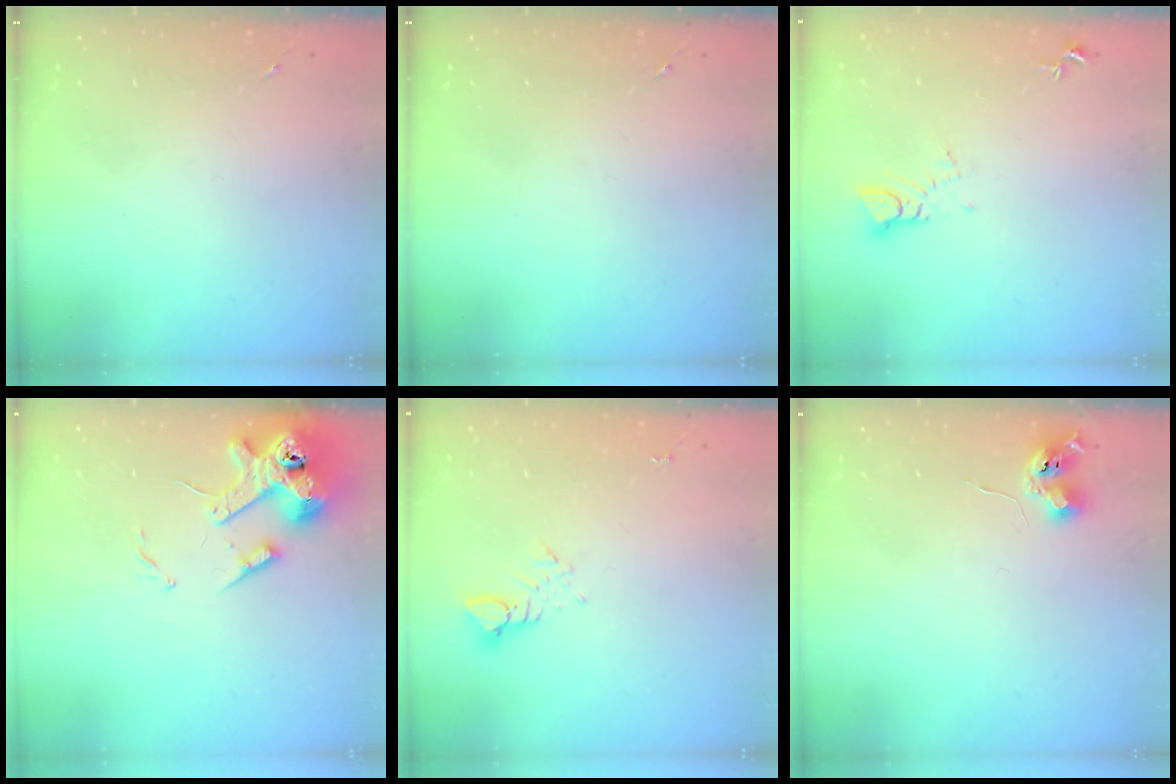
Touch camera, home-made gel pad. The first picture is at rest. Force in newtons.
{"total": 0.0}
{"total": 3.8, "press": 3.8, "slide": 0.3}
{"total": 14.4, "press": 14.2, "slide": 2.1}
{"total": 3.1, "press": 3.1, "slide": 0.3}
{"total": 6.2, "press": 6.1, "slide": 0.8}